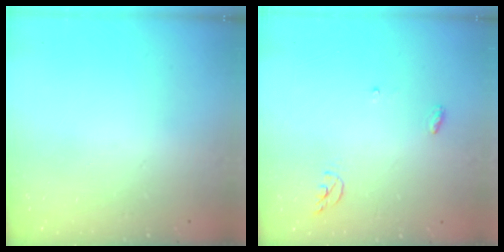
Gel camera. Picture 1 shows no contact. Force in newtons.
{"total": 4.9, "press": 4.9, "slide": 0.2}